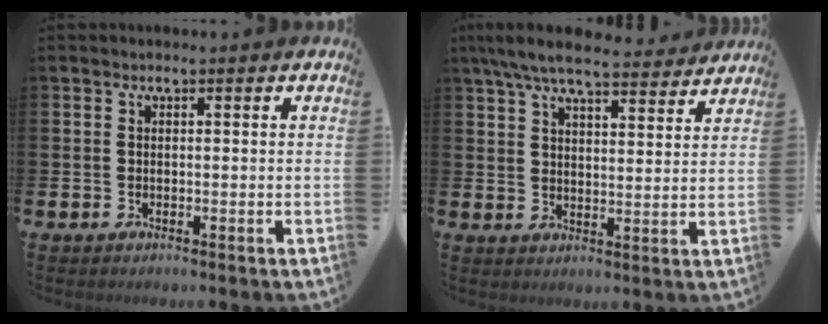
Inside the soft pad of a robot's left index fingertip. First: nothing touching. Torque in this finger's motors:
{"motor_torque": [1.05, -0.96, 1.03, 0.21]}